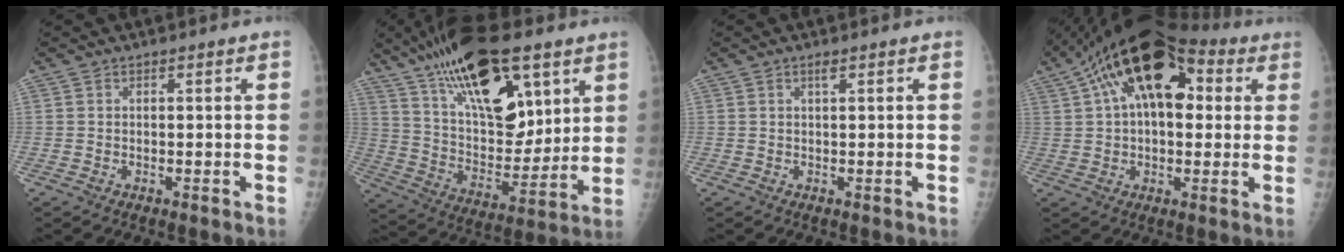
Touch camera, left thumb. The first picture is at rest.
{"total": 25.5, "force": [14.4, 11.5, 17.6], "torque": [-0.267, -0.042, 0.254]}
{"total": 1.0, "force": [0.6, 0.2, 0.8], "torque": [-0.014, 0.000, 0.010]}
{"total": 18.6, "force": [6.0, 10.4, 14.3], "torque": [-0.210, 0.034, 0.088]}